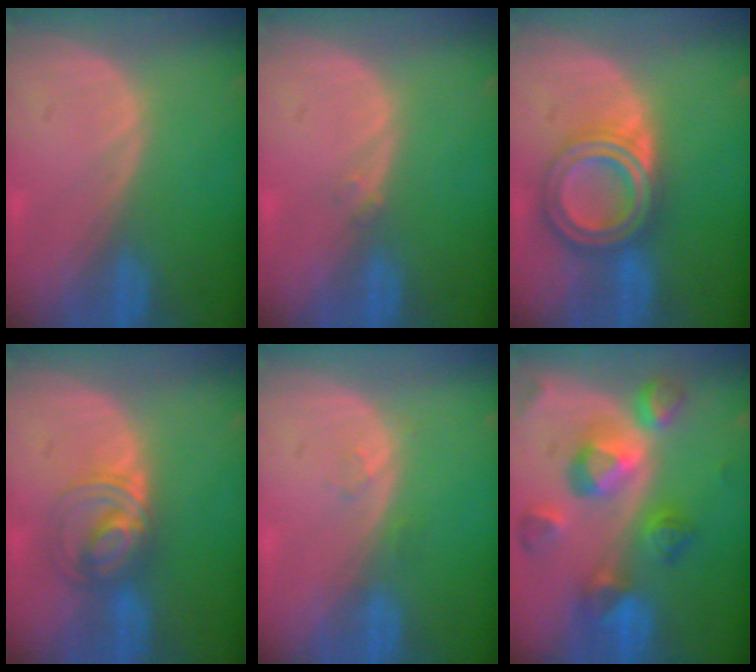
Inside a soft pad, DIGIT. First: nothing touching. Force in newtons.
{"total": 0.8, "press": 0.7, "slide": 0.4}
{"total": 7.7, "press": 7.6, "slide": 0.5}
{"total": 5.6, "press": 5.6, "slide": 0.5}
{"total": 1.1, "press": 1.0, "slide": 0.1}
{"total": 10.4, "press": 9.3, "slide": 4.6}